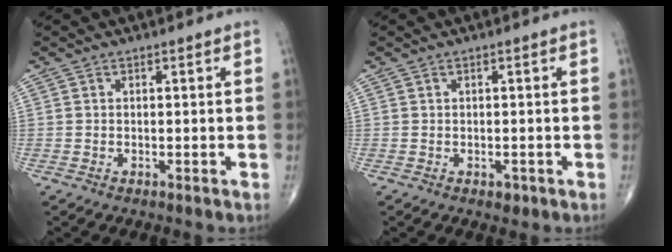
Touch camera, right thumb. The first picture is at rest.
{"total": 1.2, "force": [-0.5, 0.8, 0.7], "torque": [-0.004, 0.000, -0.004]}